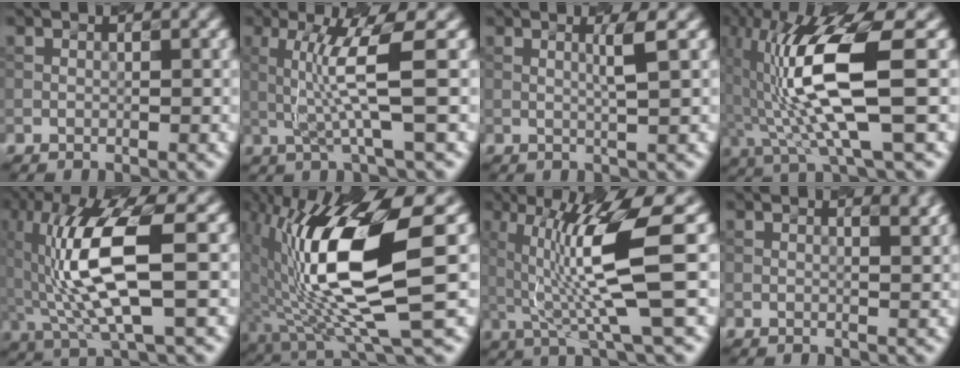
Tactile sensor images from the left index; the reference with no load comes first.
{"total": 5.0, "force": [0.4, 0.2, 5.0], "torque": [-0.112, -0.002, 0.015]}
{"total": 1.9, "force": [0.6, 0.2, 1.8], "torque": [-0.034, 0.002, 0.005]}
{"total": 9.9, "force": [0.2, 2.4, 9.6], "torque": [-0.189, -0.002, 0.011]}
{"total": 9.5, "force": [0.4, 2.7, 9.1], "torque": [-0.184, -0.002, 0.012]}
{"total": 13.2, "force": [0.8, 3.3, 12.7], "torque": [-0.239, -0.003, 0.019]}
{"total": 9.2, "force": [0.8, 1.5, 9.1], "torque": [-0.147, -0.010, 0.022]}
{"total": 1.2, "force": [0.9, 0.2, 0.8], "torque": [-0.010, -0.002, 0.013]}